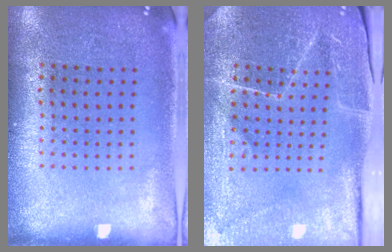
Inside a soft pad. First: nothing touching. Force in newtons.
{"total": 3.8, "press": 3.7, "slide": 0.2}